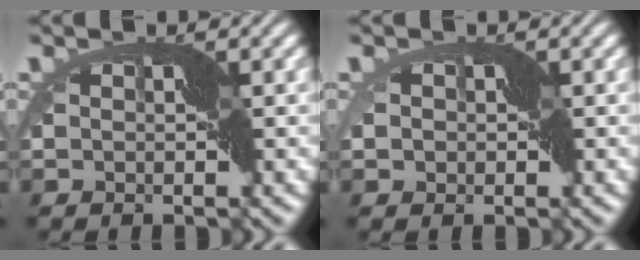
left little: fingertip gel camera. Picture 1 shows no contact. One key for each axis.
{"total": 1.8, "fx": -0.6, "fy": 1.5, "fz": 0.7, "tx": -0.005, "ty": 0.001, "tz": -0.020}